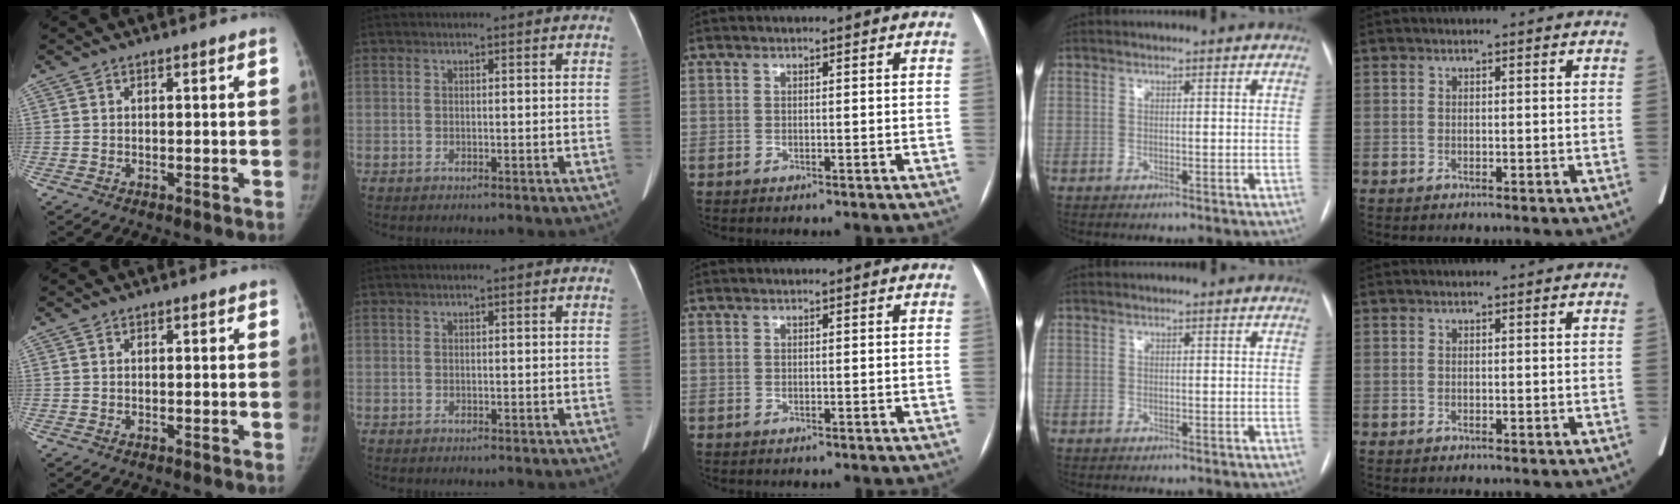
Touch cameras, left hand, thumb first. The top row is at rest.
{}